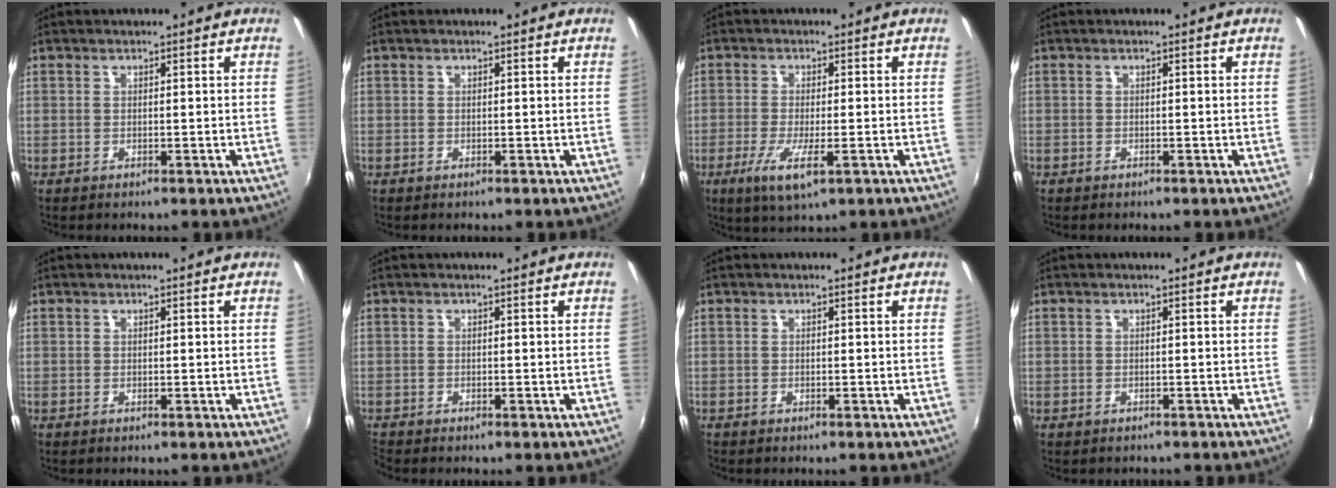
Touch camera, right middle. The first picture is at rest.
{"total": 0.0}
{"total": 6.8, "force": [-3.0, 1.3, 6.0], "torque": [-0.128, -0.020, -0.053]}
{"total": 0.7, "force": [-0.5, 0.5, -0.1], "torque": [-0.002, 0.003, -0.007]}
{"total": 0.0}
{"total": 0.8, "force": [-0.8, 0.1, 0.0], "torque": [-0.002, -0.006, -0.020]}
{"total": 0.0}
{"total": 0.9, "force": [-0.7, 0.6, 0.0], "torque": [-0.004, -0.001, -0.009]}